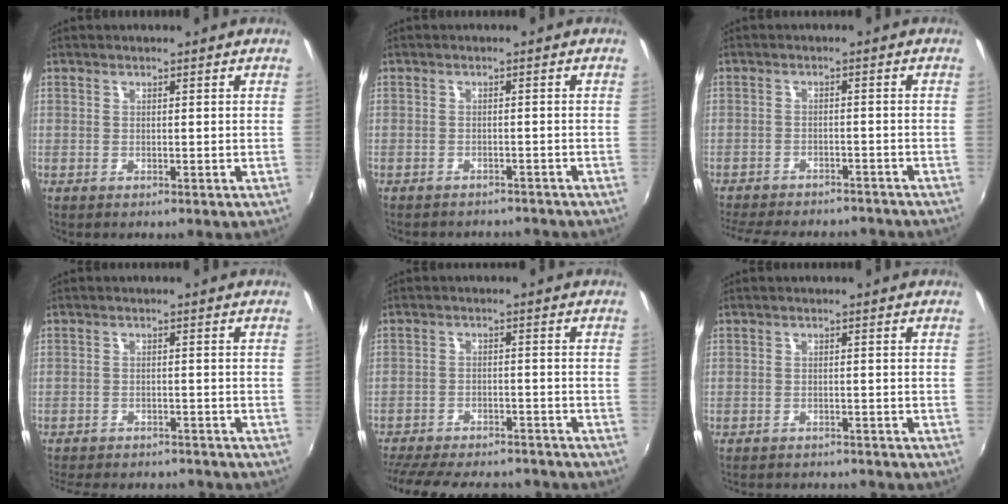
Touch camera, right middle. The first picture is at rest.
{"total": 6.6, "force": [-6.0, 1.9, 2.0], "torque": [-0.048, -0.012, -0.079]}
{"total": 16.0, "force": [-13.8, 4.9, 6.5], "torque": [-0.145, -0.015, -0.190]}
{"total": 13.6, "force": [-11.9, 4.1, 5.2], "torque": [-0.118, -0.015, -0.163]}
{"total": 20.8, "force": [-17.8, 6.3, 8.6], "torque": [-0.189, -0.013, -0.245]}
{"total": 8.2, "force": [-7.5, 1.9, 2.7], "torque": [-0.066, -0.013, -0.105]}